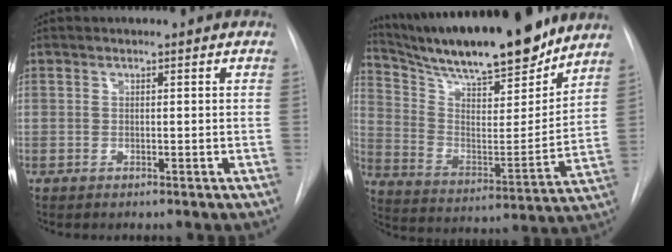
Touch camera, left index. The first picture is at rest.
{"total": 23.0, "force": [19.9, 3.4, 10.9], "torque": [-0.192, -0.012, 0.317]}